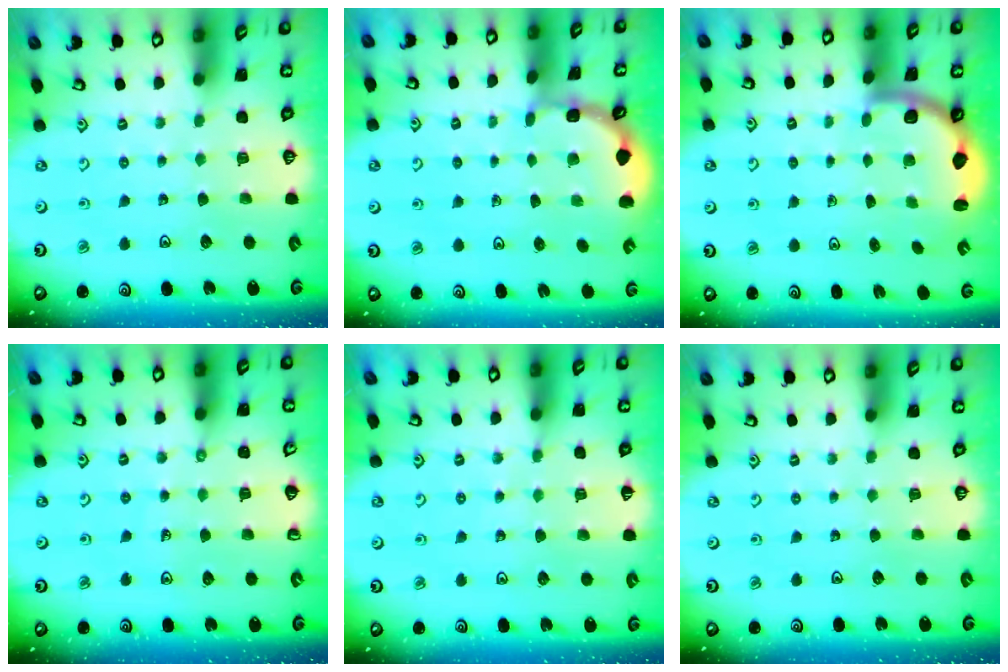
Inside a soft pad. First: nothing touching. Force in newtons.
{"total": 1.5, "press": 1.5, "slide": 0.2}
{"total": 2.6, "press": 2.5, "slide": 0.7}
{"total": 3.3, "press": 3.0, "slide": 1.3}
{"total": 4.7, "press": 4.6, "slide": 0.7}
{"total": 0.0}